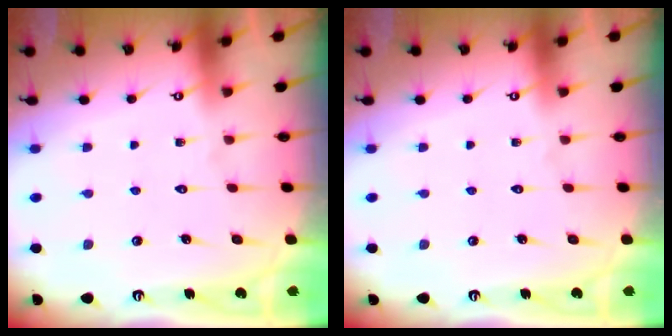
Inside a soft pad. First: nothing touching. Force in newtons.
{"total": 0.0}